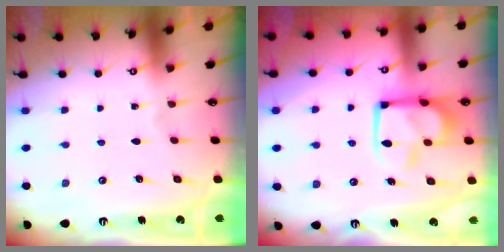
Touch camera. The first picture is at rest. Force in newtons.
{"total": 12.6, "press": 12.5, "slide": 1.6}